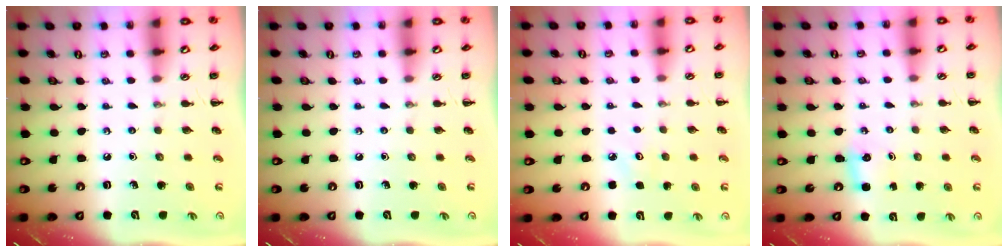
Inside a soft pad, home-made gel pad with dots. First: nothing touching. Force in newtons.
{"total": 0.0}
{"total": 2.8, "press": 2.7, "slide": 0.8}
{"total": 2.6, "press": 2.5, "slide": 0.7}